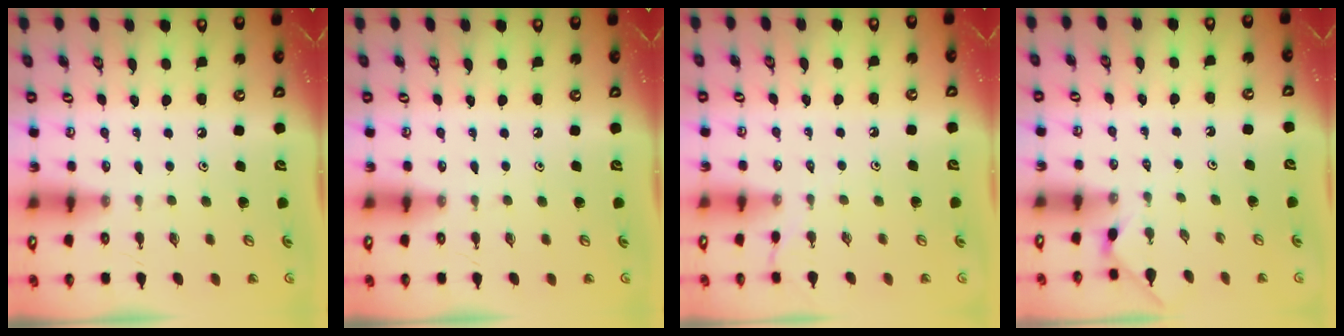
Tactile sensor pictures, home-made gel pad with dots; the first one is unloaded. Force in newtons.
{"total": 0.0}
{"total": 1.8, "press": 1.8, "slide": 0.4}
{"total": 1.0, "press": 0.9, "slide": 0.3}